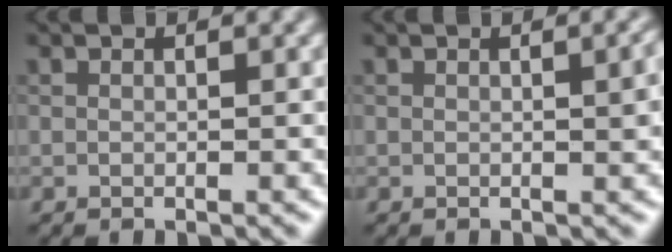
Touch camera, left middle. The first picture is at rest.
{"total": 1.9, "force": [0.2, 0.4, 1.8], "torque": [-0.021, 0.003, 0.003]}